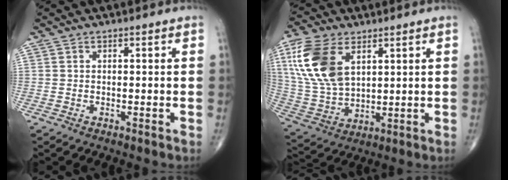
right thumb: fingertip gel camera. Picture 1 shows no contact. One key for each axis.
{"total": 15.8, "fx": 6.1, "fy": 9.2, "fz": 11.3, "tx": -0.234, "ty": -0.016, "tz": 0.127}